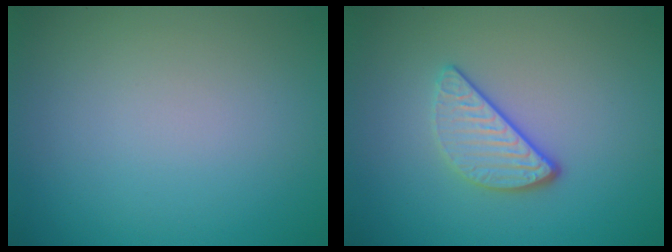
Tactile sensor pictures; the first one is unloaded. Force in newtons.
{"total": 3.0, "press": 2.5, "slide": 1.7}